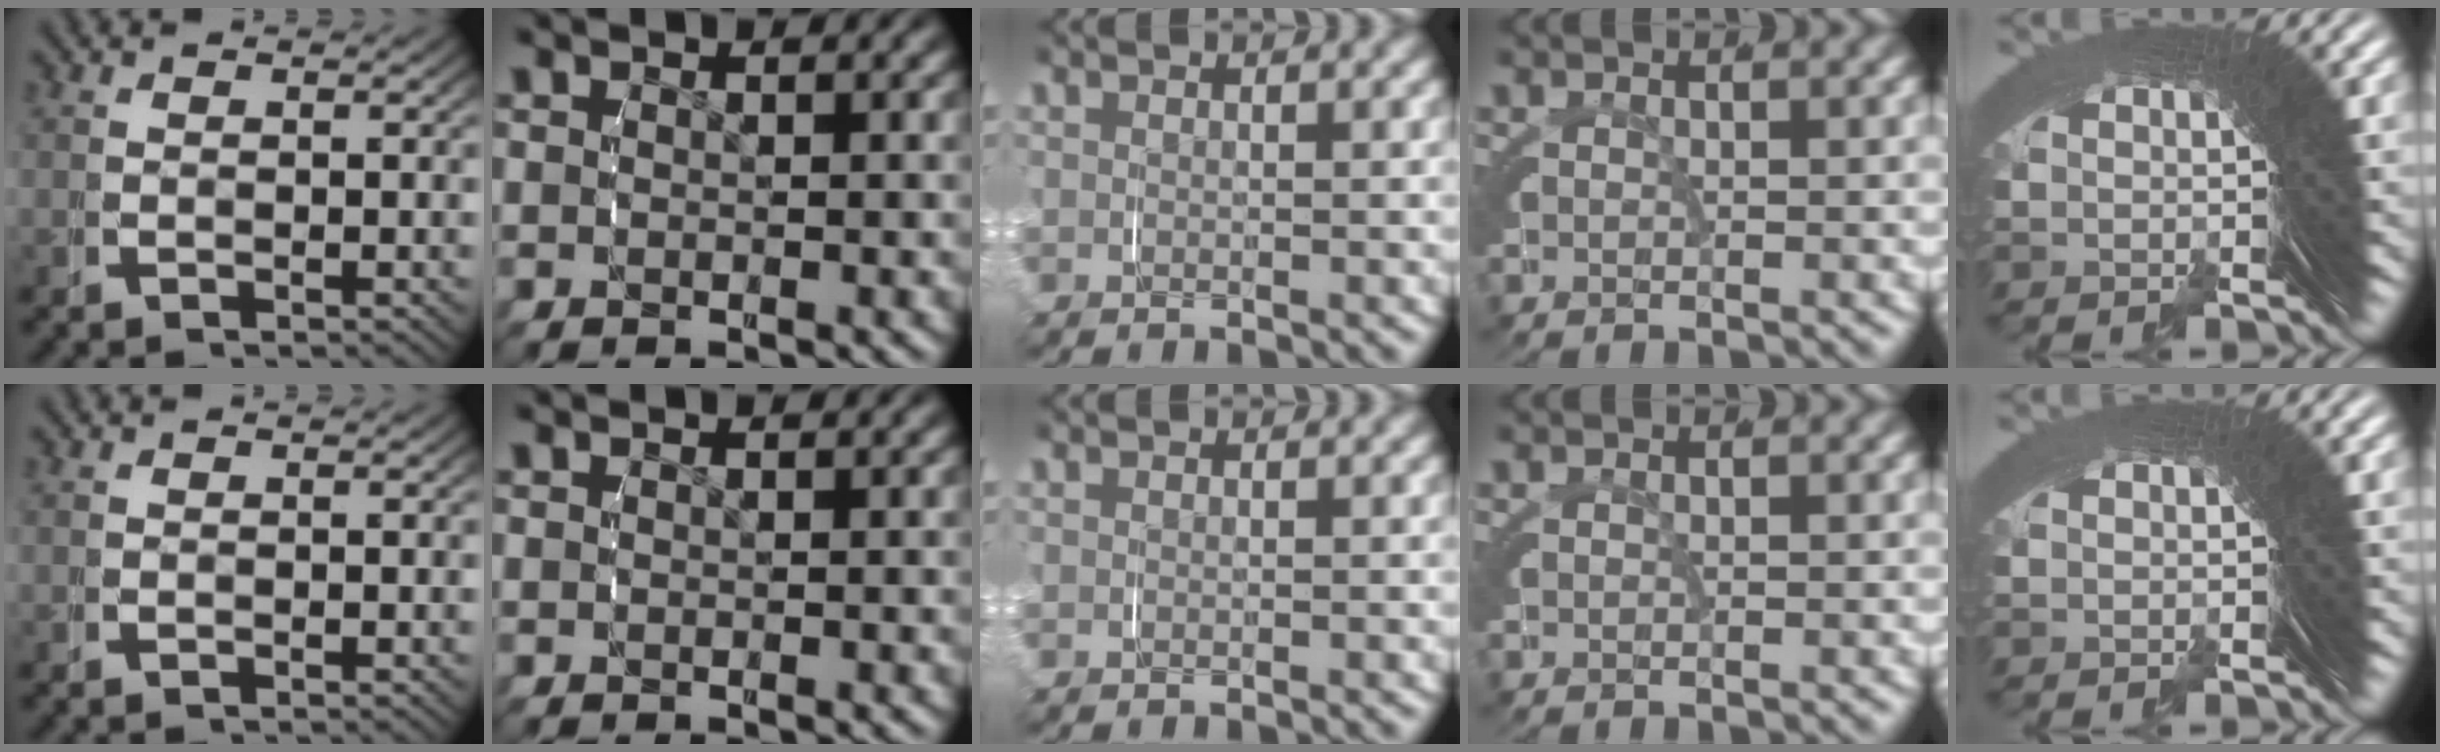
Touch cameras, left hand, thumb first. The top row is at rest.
{}